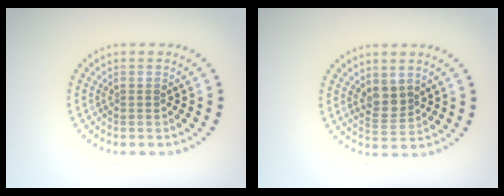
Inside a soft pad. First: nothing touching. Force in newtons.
{"total": 2.3, "press": 2.1, "slide": 1.1}